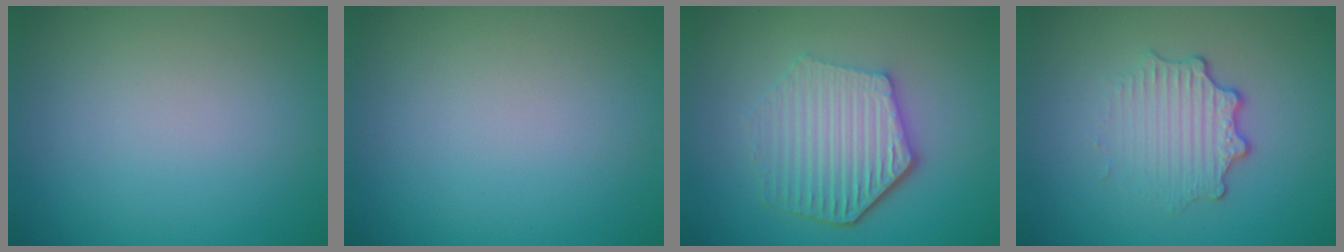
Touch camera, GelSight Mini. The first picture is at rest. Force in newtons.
{"total": 0.0}
{"total": 5.9, "press": 4.5, "slide": 3.8}
{"total": 3.4, "press": 2.6, "slide": 2.2}